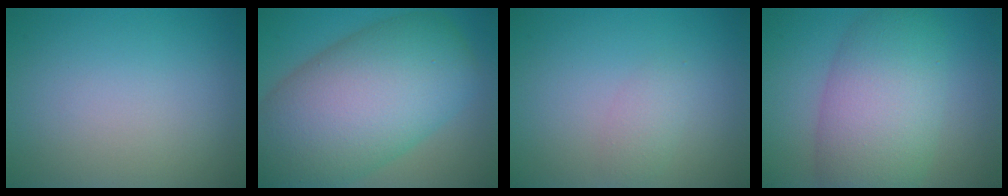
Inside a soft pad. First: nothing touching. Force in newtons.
{"total": 14.5, "press": 14.5, "slide": 0.7}
{"total": 1.5, "press": 1.5, "slide": 0.1}
{"total": 8.7, "press": 8.7, "slide": 0.1}